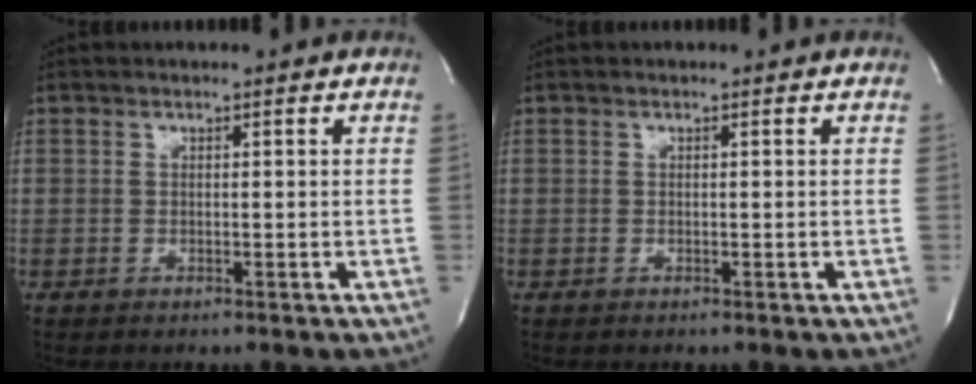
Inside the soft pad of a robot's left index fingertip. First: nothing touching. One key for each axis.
{"total": 0.0}